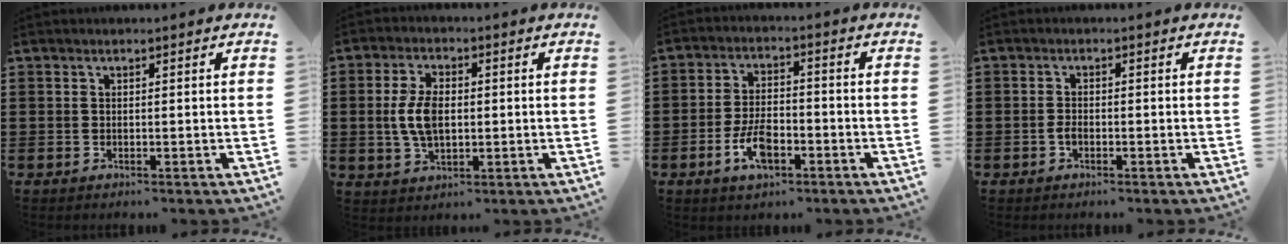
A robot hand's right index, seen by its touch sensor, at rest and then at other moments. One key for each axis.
{"total": 6.6, "fx": 0.1, "fy": 3.6, "fz": 5.6, "tx": -0.130, "ty": 0.004, "tz": -0.003}
{"total": 6.6, "fx": -2.8, "fy": 3.0, "fz": 5.2, "tx": -0.119, "ty": -0.002, "tz": -0.056}
{"total": 1.4, "fx": -0.7, "fy": 0.7, "fz": 1.0, "tx": -0.029, "ty": -0.007, "tz": -0.013}